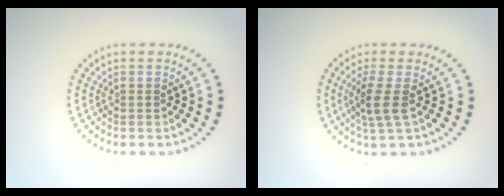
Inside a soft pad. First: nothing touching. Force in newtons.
{"total": 2.6, "press": 2.1, "slide": 1.6}